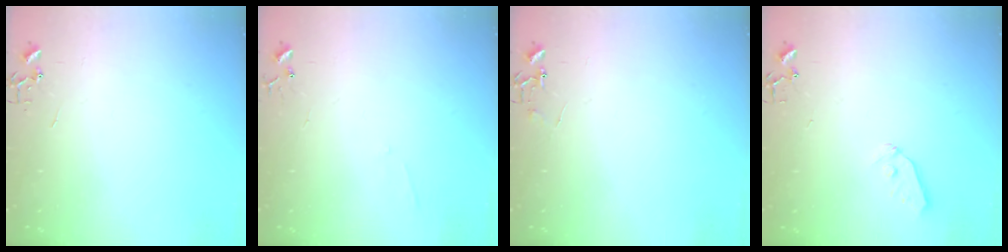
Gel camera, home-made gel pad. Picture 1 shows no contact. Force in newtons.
{"total": 3.8, "press": 3.7, "slide": 0.6}
{"total": 5.5, "press": 5.4, "slide": 0.4}
{"total": 6.7, "press": 6.7, "slide": 0.8}